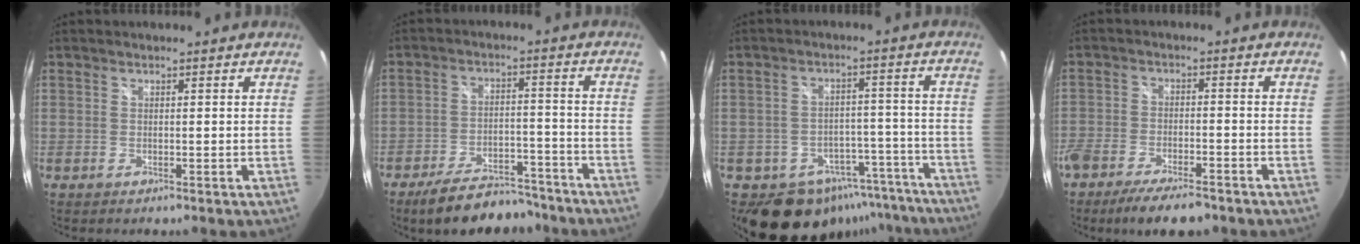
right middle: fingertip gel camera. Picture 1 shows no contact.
{"total": 13.8, "force": [-11.7, 4.7, 5.8], "torque": [-0.114, 0.008, -0.164]}
{"total": 15.5, "force": [-11.8, 9.2, 4.2], "torque": [-0.078, 0.039, -0.131]}
{"total": 10.2, "force": [-8.2, 2.7, 5.5], "torque": [-0.128, -0.027, -0.142]}